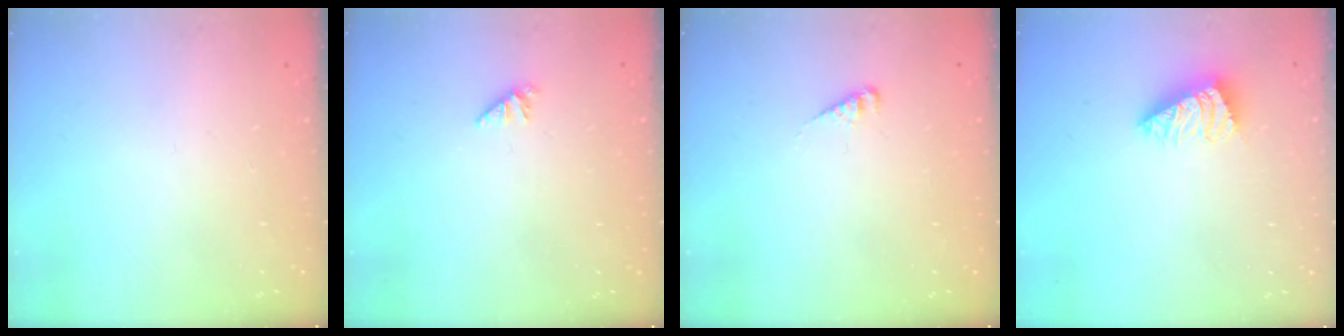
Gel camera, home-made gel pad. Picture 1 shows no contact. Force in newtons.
{"total": 0.0}
{"total": 3.0, "press": 3.0, "slide": 0.2}
{"total": 2.1, "press": 2.1, "slide": 0.5}